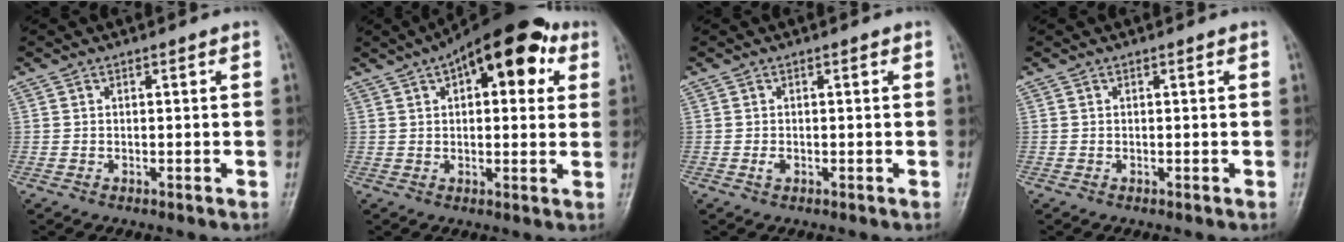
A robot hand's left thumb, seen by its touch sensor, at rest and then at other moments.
{"total": 16.6, "force": [7.0, 7.7, 12.9], "torque": [-0.148, 0.013, 0.092]}
{"total": 0.8, "force": [-0.3, 0.6, 0.5], "torque": [-0.008, 0.000, -0.005]}
{"total": 0.0}